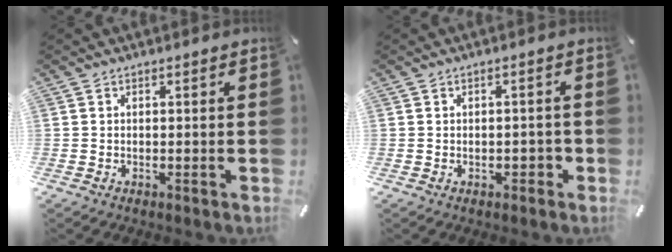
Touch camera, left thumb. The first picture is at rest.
{"total": 1.8, "force": [-0.7, 1.3, 1.1], "torque": [-0.018, 0.004, -0.013]}